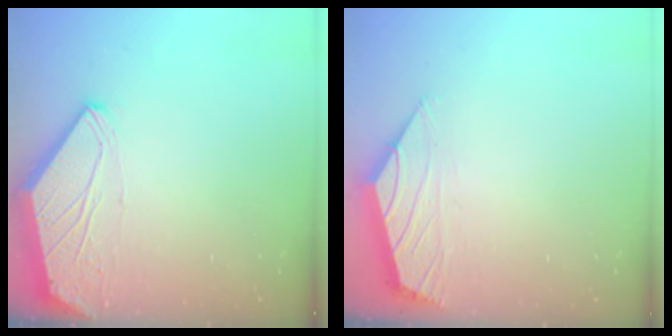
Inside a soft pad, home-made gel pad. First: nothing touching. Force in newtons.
{"total": 0.0}